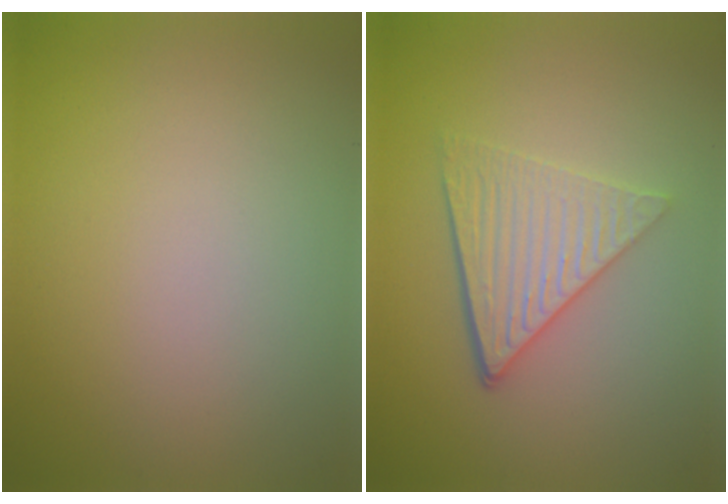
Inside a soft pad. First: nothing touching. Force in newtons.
{"total": 4.8, "press": 3.6, "slide": 3.1}